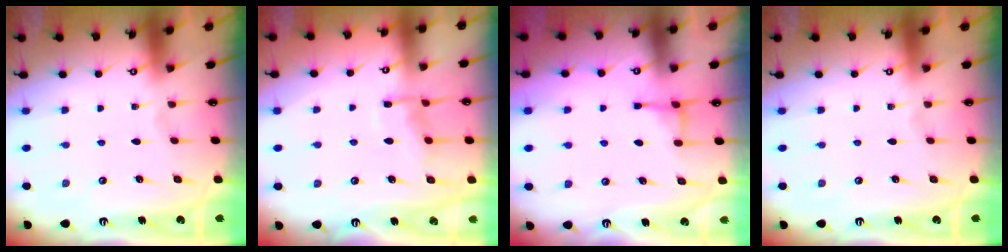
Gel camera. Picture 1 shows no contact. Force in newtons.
{"total": 7.4, "press": 7.4, "slide": 0.7}
{"total": 3.6, "press": 3.5, "slide": 0.5}
{"total": 0.0}